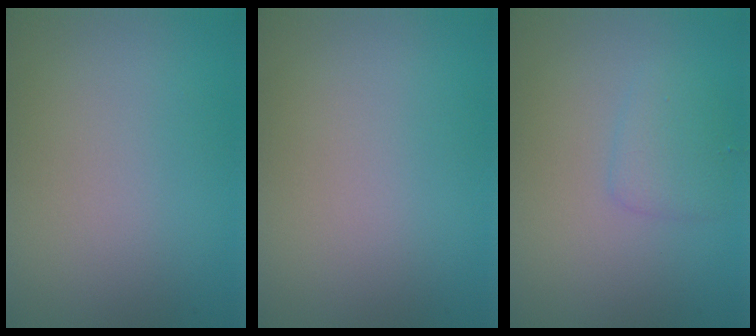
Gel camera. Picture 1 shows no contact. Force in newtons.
{"total": 0.0}
{"total": 1.8, "press": 1.8, "slide": 0.0}